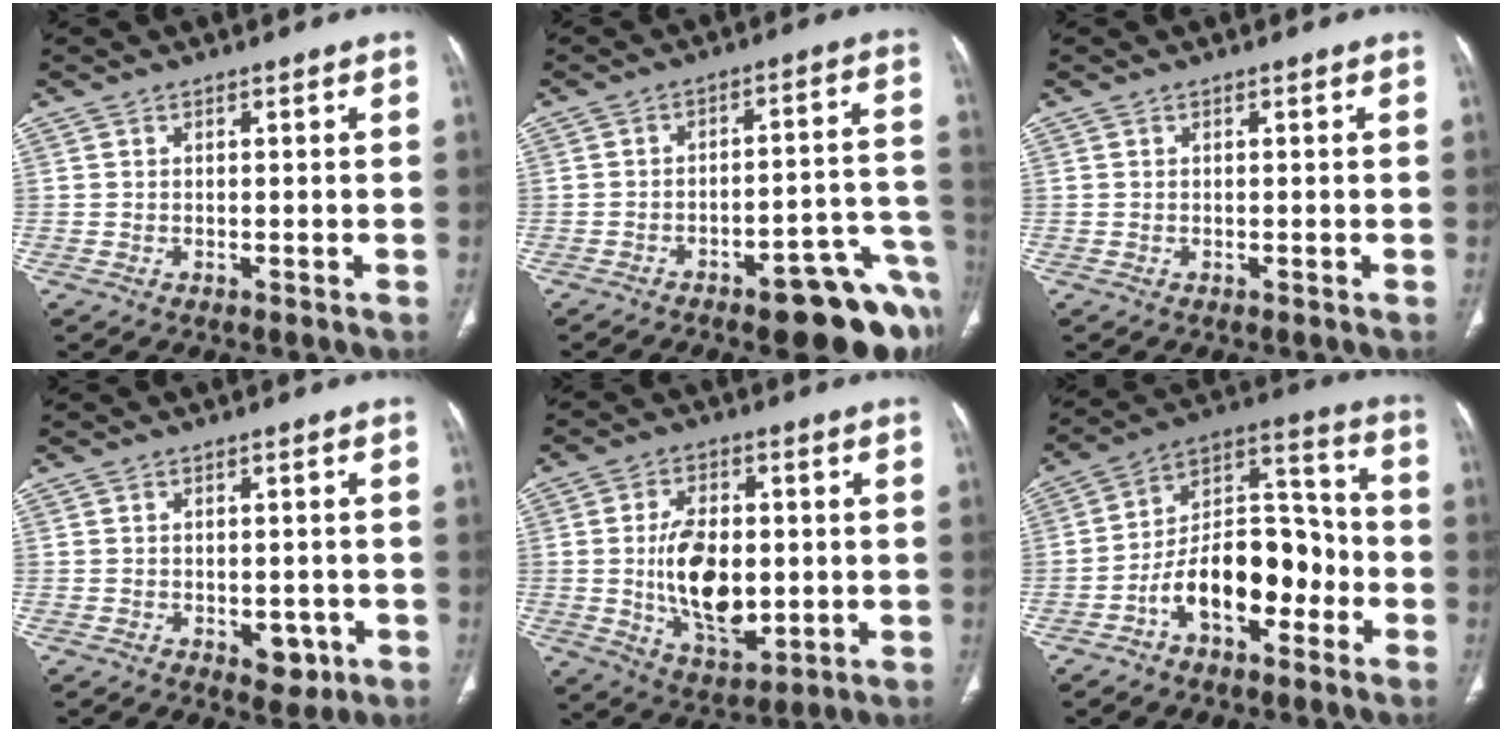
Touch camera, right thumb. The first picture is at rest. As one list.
[{"total": 16.3, "force": [-10.1, 5.1, 11.8], "torque": [-0.075, 0.079, -0.131]}, {"total": 0.0}, {"total": 4.1, "force": [-1.5, 2.6, 2.8], "torque": [-0.016, 0.003, -0.011]}, {"total": 14.1, "force": [-0.5, 8.2, 11.5], "torque": [-0.174, -0.011, 0.003]}, {"total": 16.3, "force": [-6.0, 9.4, 11.9], "torque": [-0.159, 0.070, -0.104]}]